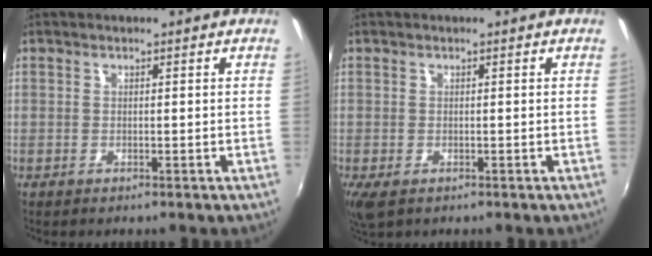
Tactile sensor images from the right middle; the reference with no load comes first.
{"total": 2.4, "force": [-1.0, 1.3, 1.7], "torque": [-0.034, -0.011, -0.014]}